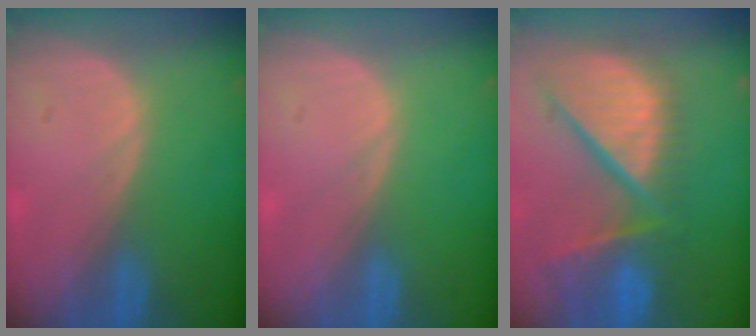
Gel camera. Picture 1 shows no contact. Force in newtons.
{"total": 0.0}
{"total": 13.2, "press": 11.0, "slide": 7.3}